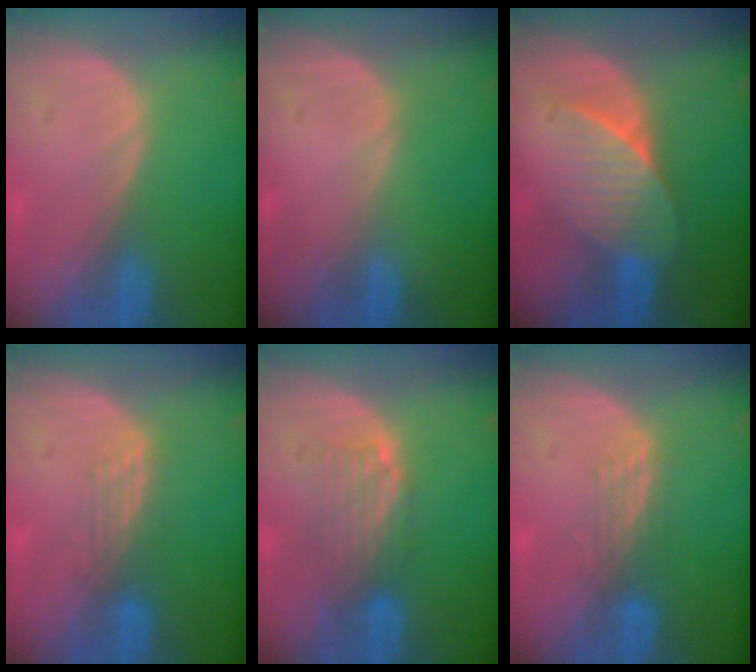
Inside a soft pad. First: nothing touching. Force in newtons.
{"total": 0.0}
{"total": 7.2, "press": 6.6, "slide": 2.8}
{"total": 3.1, "press": 2.6, "slide": 1.6}
{"total": 5.1, "press": 4.4, "slide": 2.6}
{"total": 3.1, "press": 2.6, "slide": 1.6}